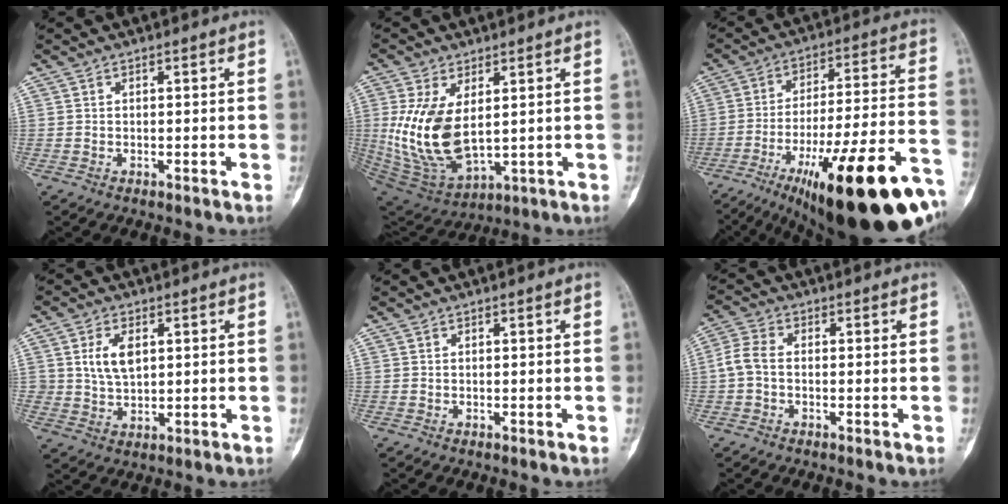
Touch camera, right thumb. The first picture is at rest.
{"total": 15.8, "force": [2.2, 8.8, 13.0], "torque": [-0.256, -0.019, 0.066]}
{"total": 30.0, "force": [-16.1, 6.6, 24.5], "torque": [-0.301, 0.049, -0.240]}
{"total": 6.4, "force": [1.7, 4.0, 4.6], "torque": [-0.076, -0.007, 0.037]}
{"total": 0.0}
{"total": 4.1, "force": [-0.6, 2.6, 3.1], "torque": [-0.073, 0.011, -0.022]}